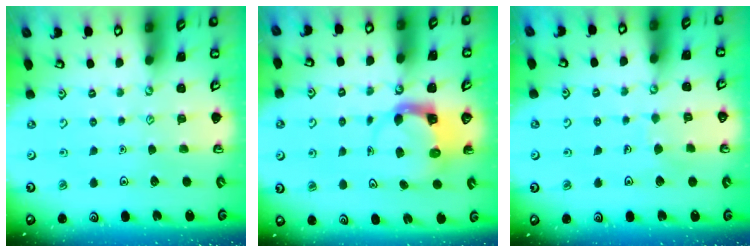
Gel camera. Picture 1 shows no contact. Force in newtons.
{"total": 3.8, "press": 3.8, "slide": 0.5}
{"total": 4.1, "press": 4.1, "slide": 0.2}